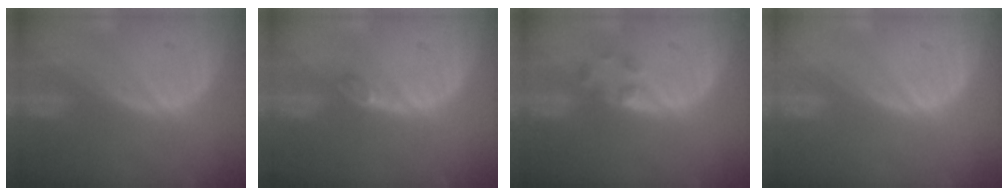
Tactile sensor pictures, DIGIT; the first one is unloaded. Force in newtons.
{"total": 1.7, "press": 1.7, "slide": 0.4}
{"total": 2.0, "press": 1.9, "slide": 0.8}
{"total": 0.0}